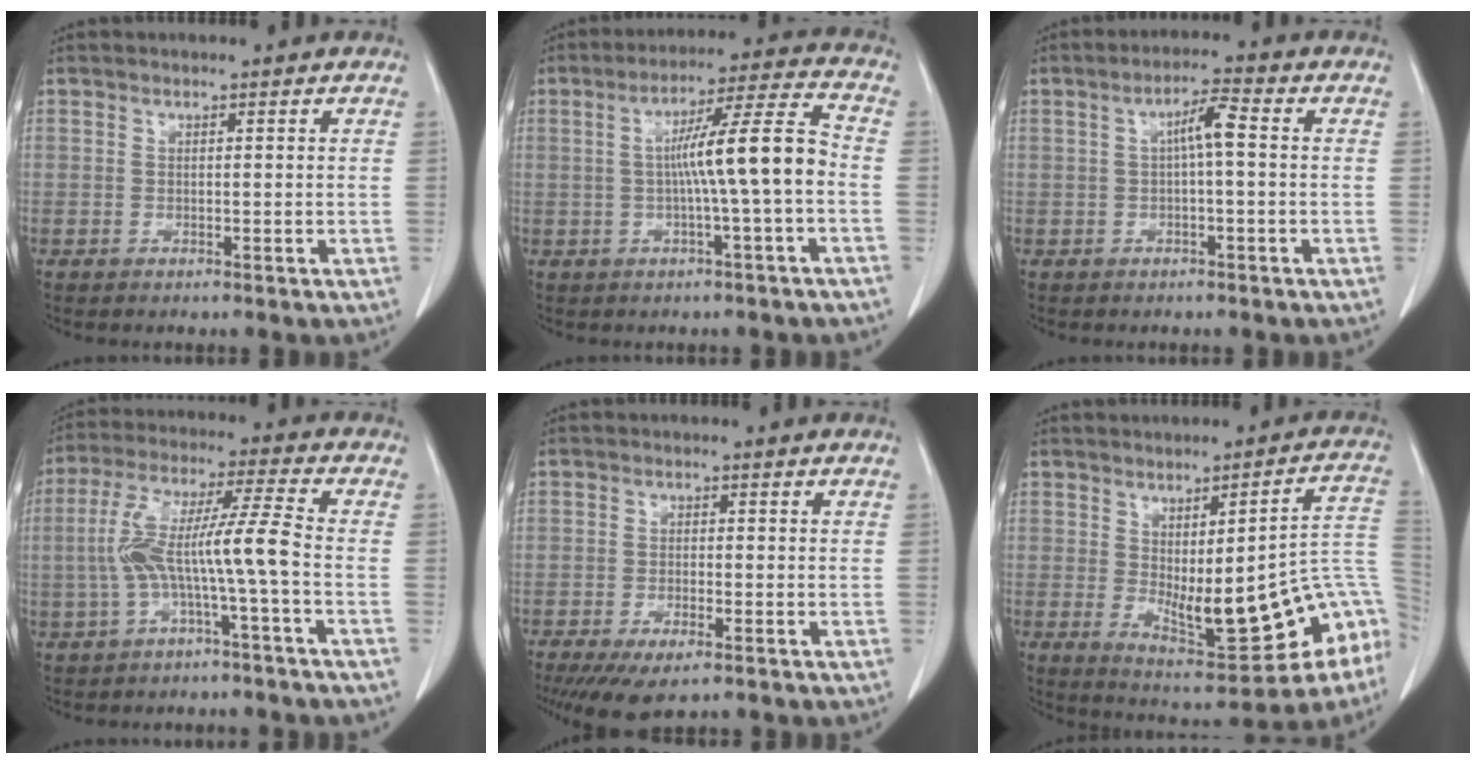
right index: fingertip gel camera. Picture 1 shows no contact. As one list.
[{"total": 10.1, "force": [-1.0, -0.7, 10.0], "torque": [-0.164, 0.020, -0.018]}, {"total": 4.1, "force": [0.3, 0.4, 4.0], "torque": [-0.069, 0.012, 0.004]}, {"total": 9.3, "force": [-2.0, -0.7, 9.0], "torque": [-0.182, 0.032, -0.035]}, {"total": 7.4, "force": [-4.8, 1.7, 5.4], "torque": [-0.090, -0.017, -0.079]}, {"total": 19.4, "force": [-5.0, 4.8, 18.1], "torque": [-0.168, 0.013, -0.047]}]